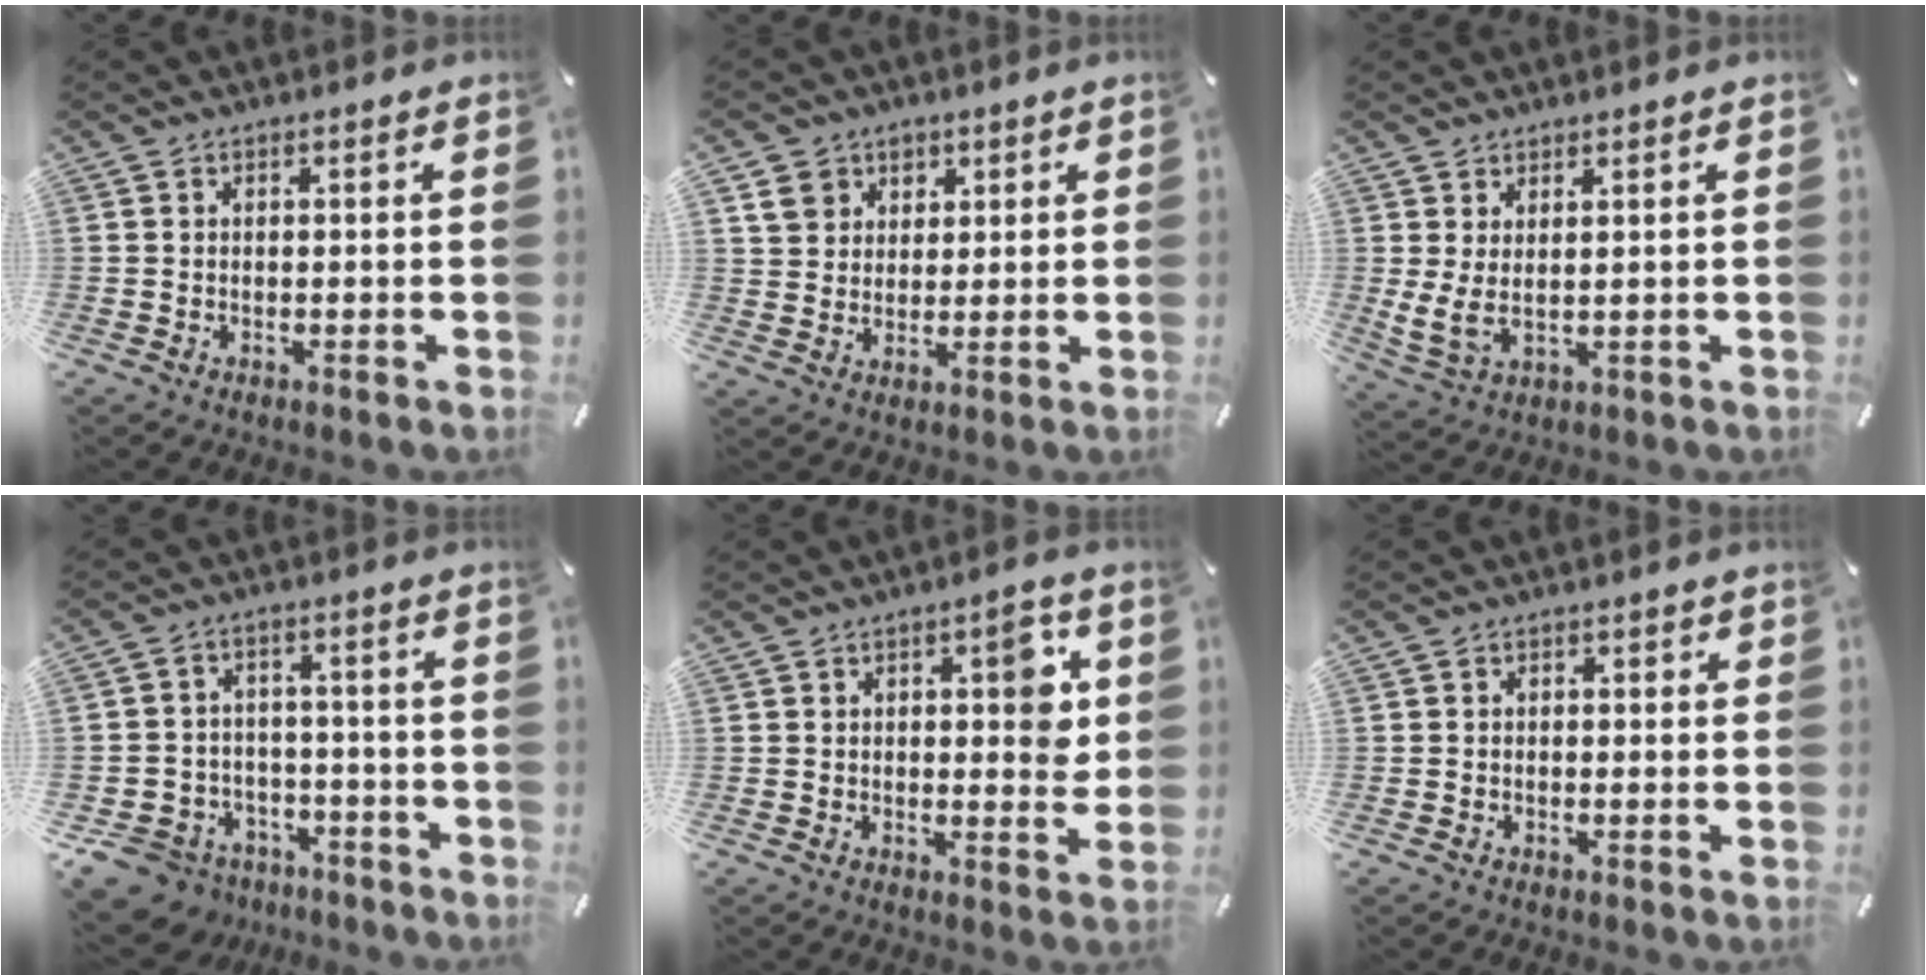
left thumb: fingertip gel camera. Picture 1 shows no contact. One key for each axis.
{"total": 6.9, "fx": 3.2, "fy": 6.0, "fz": 1.1, "tx": -0.021, "ty": -0.004, "tz": 0.061}
{"total": 4.7, "fx": 2.1, "fy": 2.2, "fz": 3.6, "tx": -0.093, "ty": -0.016, "tz": 0.038}
{"total": 9.3, "fx": -6.2, "fy": 6.5, "fz": 2.1, "tx": -0.054, "ty": 0.044, "tz": -0.113}
{"total": 8.5, "fx": 2.3, "fy": 4.1, "fz": 7.1, "tx": -0.079, "ty": -0.010, "tz": 0.030}
{"total": 0.9, "fx": -0.3, "fy": 0.8, "fz": 0.4, "tx": -0.006, "ty": 0.004, "tz": -0.007}